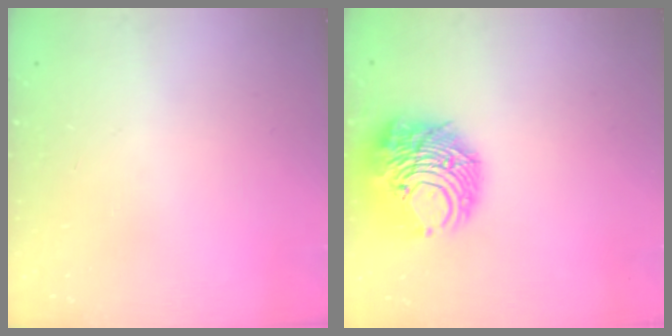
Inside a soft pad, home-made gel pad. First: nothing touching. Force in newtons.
{"total": 13.2, "press": 13.1, "slide": 1.6}